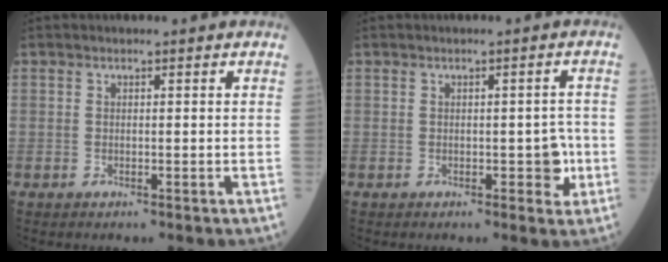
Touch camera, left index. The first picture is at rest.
{"total": 3.0, "force": [-0.7, 1.5, 2.4], "torque": [-0.025, 0.007, -0.002]}